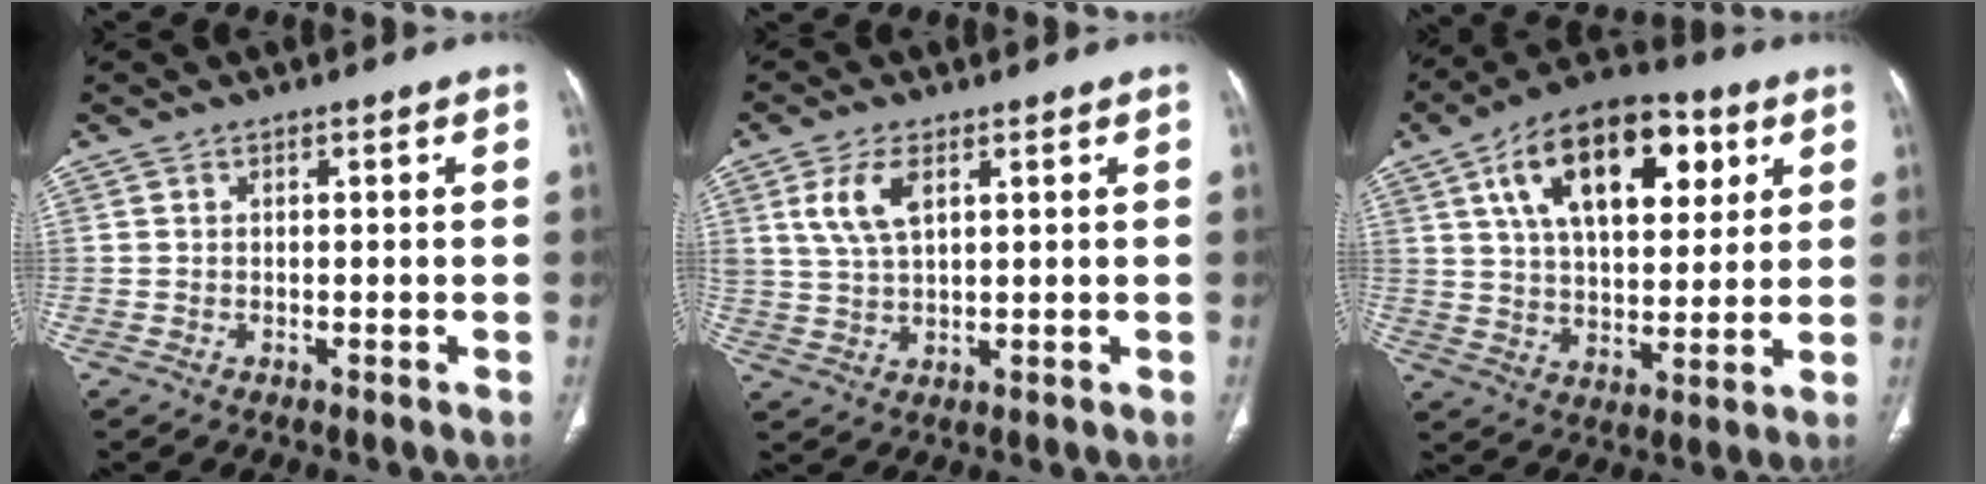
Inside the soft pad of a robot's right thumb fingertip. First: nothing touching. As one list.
[{"total": 6.7, "force": [2.7, 3.3, 5.2], "torque": [-0.110, -0.007, 0.061]}, {"total": 21.2, "force": [8.2, 11.4, 15.9], "torque": [-0.220, -0.008, 0.131]}]